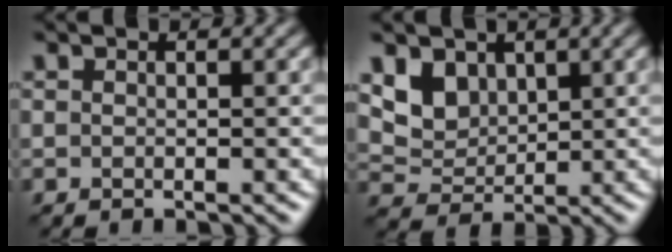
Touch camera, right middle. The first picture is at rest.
{"total": 4.0, "force": [2.0, 2.9, 1.9], "torque": [-0.049, -0.016, 0.045]}